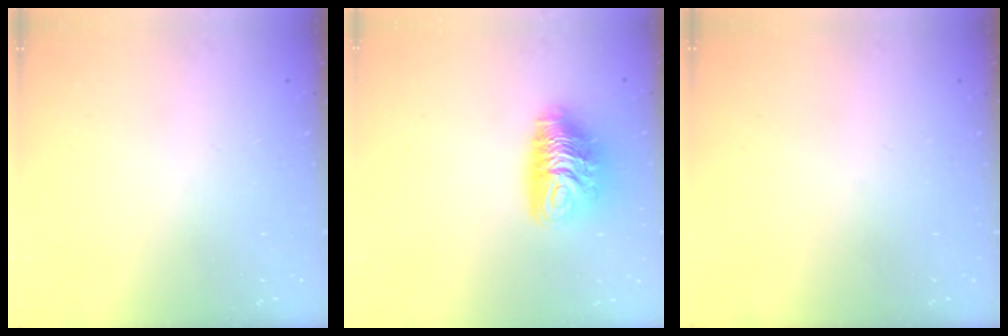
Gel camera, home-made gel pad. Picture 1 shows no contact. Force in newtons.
{"total": 10.6, "press": 10.5, "slide": 1.0}
{"total": 0.0}